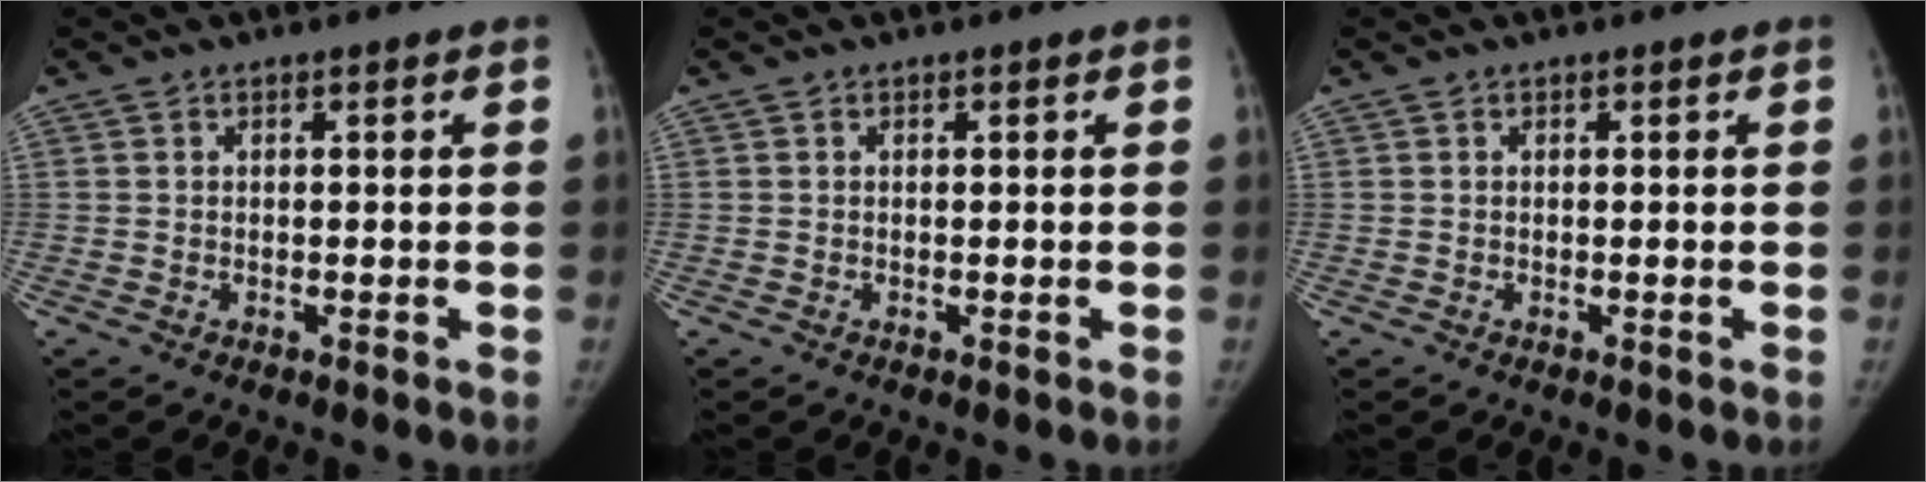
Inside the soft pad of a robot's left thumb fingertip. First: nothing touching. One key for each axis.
{"total": 0.0}
{"total": 0.0}